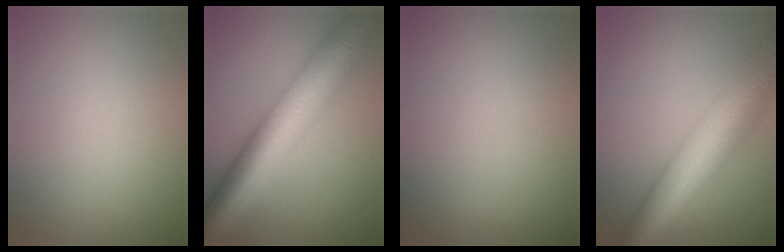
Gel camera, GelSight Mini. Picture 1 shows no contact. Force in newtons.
{"total": 11.4, "press": 11.4, "slide": 0.4}
{"total": 0.0}
{"total": 13.0, "press": 13.0, "slide": 0.5}